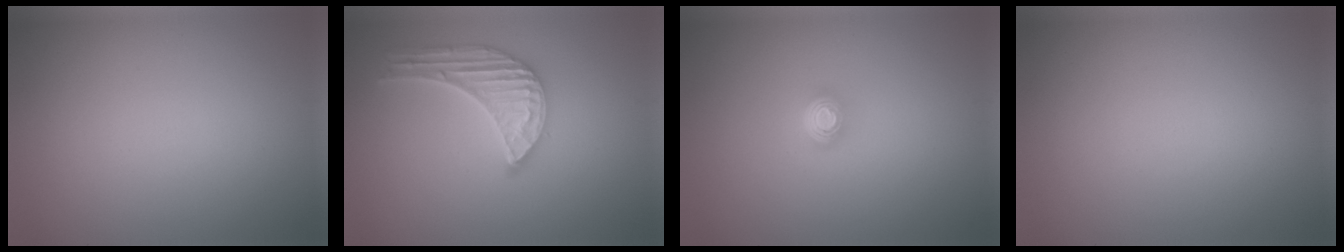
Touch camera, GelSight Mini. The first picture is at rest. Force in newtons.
{"total": 5.1, "press": 4.0, "slide": 3.2}
{"total": 2.0, "press": 1.3, "slide": 1.6}
{"total": 0.0}